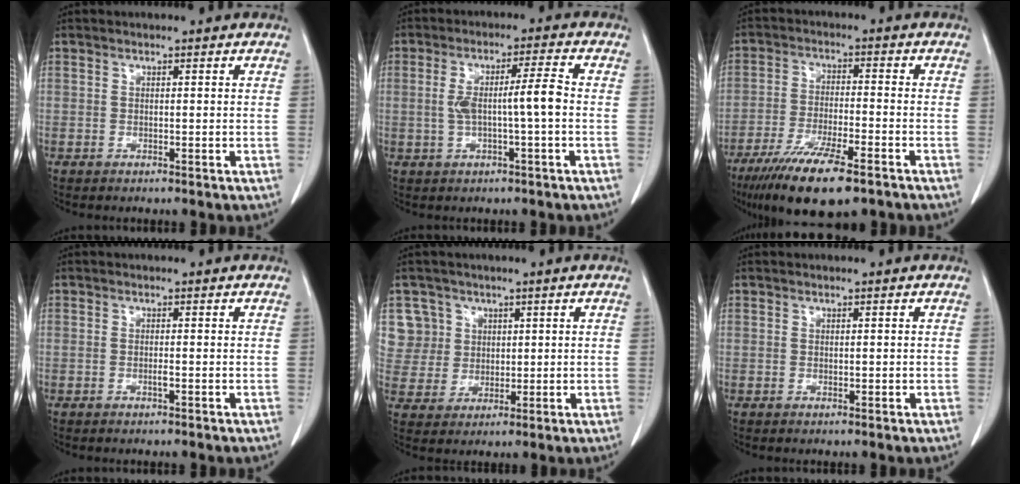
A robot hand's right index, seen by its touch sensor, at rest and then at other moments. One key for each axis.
{"total": 6.2, "fx": -0.4, "fy": 0.2, "fz": 6.2, "tx": -0.114, "ty": 0.017, "tz": -0.001}
{"total": 13.7, "fx": -9.3, "fy": 2.6, "fz": 9.7, "tx": -0.175, "ty": -0.035, "tz": -0.154}
{"total": 0.5, "fx": -0.1, "fy": 0.0, "fz": 0.5, "tx": -0.010, "ty": 0.001, "tz": 0.000}
{"total": 7.0, "fx": 3.0, "fy": 6.3, "fz": -0.3, "tx": 0.016, "ty": 0.015, "tz": 0.070}
{"total": 0.5, "fx": 0.2, "fy": 0.3, "fz": 0.4, "tx": -0.006, "ty": 0.000, "tz": 0.007}